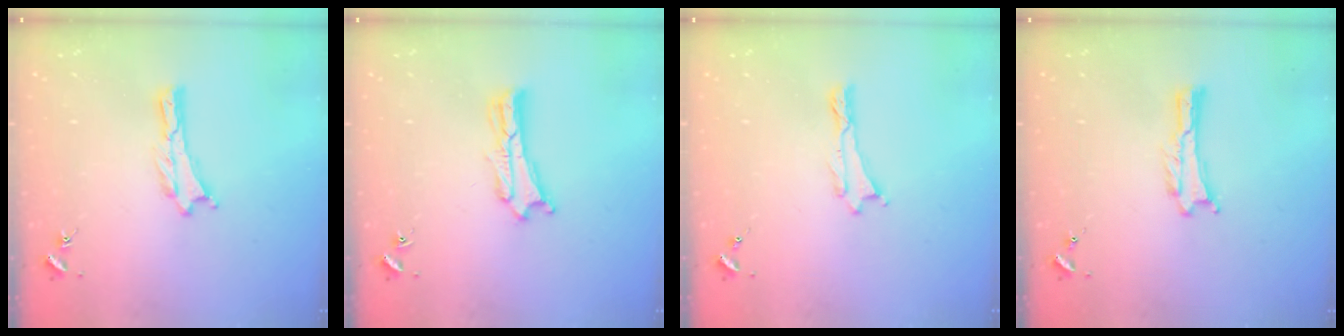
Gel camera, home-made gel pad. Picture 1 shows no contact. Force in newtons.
{"total": 1.8, "press": 1.8, "slide": 0.3}
{"total": 0.0}
{"total": 0.0}